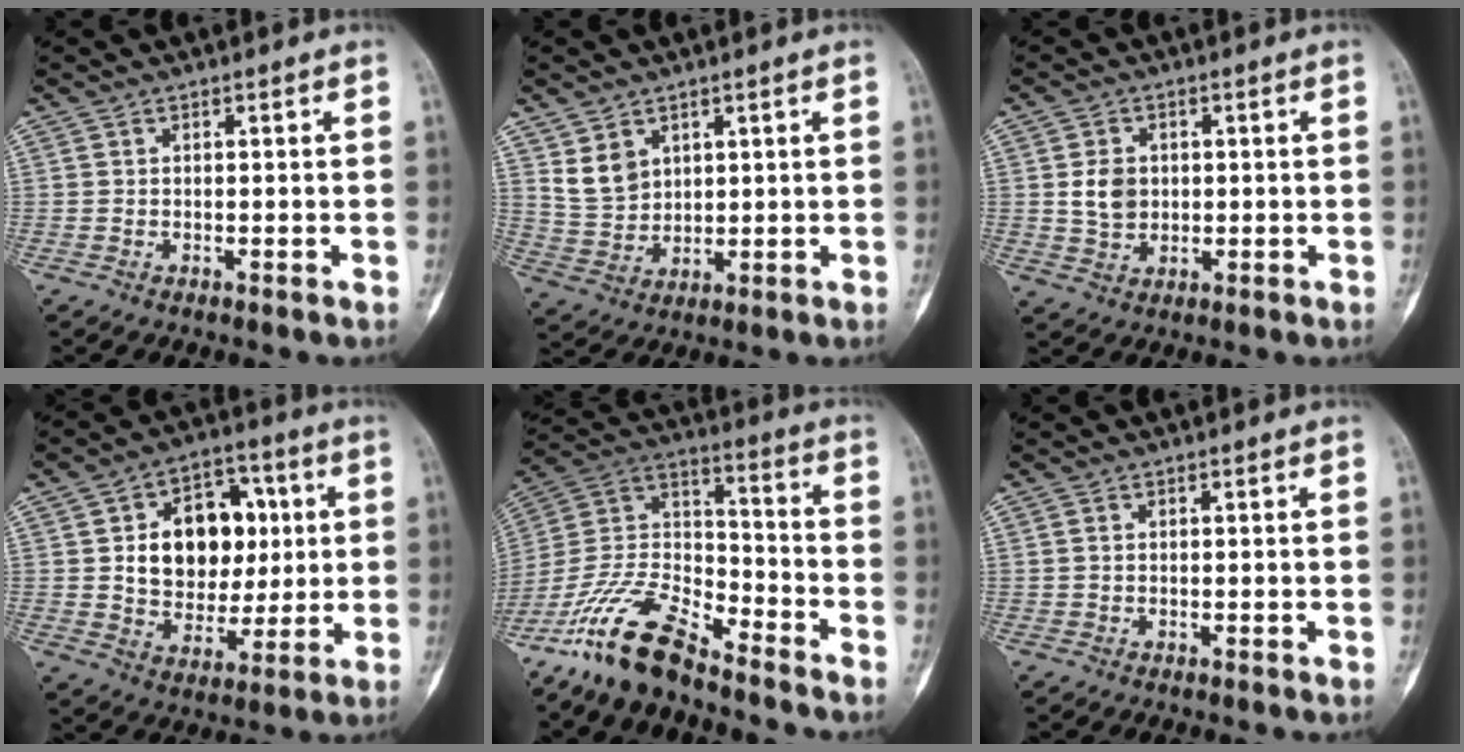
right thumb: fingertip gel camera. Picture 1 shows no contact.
{"total": 6.3, "force": [3.2, 4.6, 2.9], "torque": [-0.040, -0.019, 0.076]}
{"total": 5.3, "force": [0.6, 4.3, 3.1], "torque": [-0.041, -0.005, 0.016]}
{"total": 16.4, "force": [2.7, 11.9, 10.8], "torque": [-0.109, 0.007, 0.049]}
{"total": 15.9, "force": [-12.5, 5.1, 8.3], "torque": [-0.156, 0.076, -0.245]}
{"total": 0.7, "force": [0.2, 0.5, 0.5], "torque": [-0.012, 0.001, 0.003]}